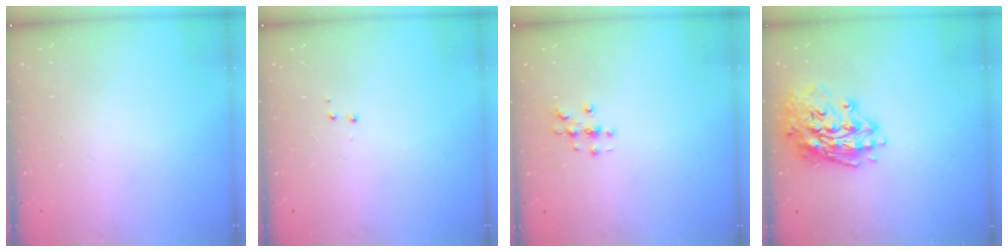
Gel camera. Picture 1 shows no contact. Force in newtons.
{"total": 3.0, "press": 2.9, "slide": 0.6}
{"total": 2.9, "press": 2.9, "slide": 0.3}
{"total": 16.2, "press": 16.0, "slide": 2.6}